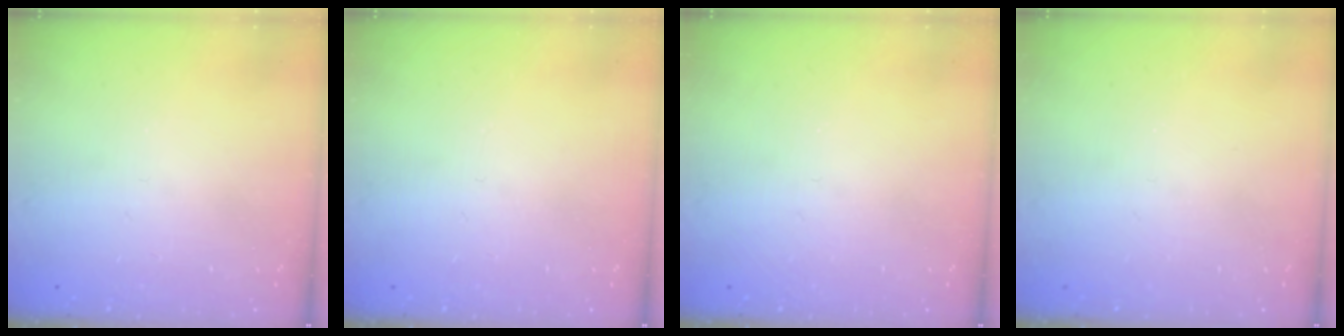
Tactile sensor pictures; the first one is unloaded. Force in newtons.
{"total": 0.0}
{"total": 0.0}
{"total": 0.0}